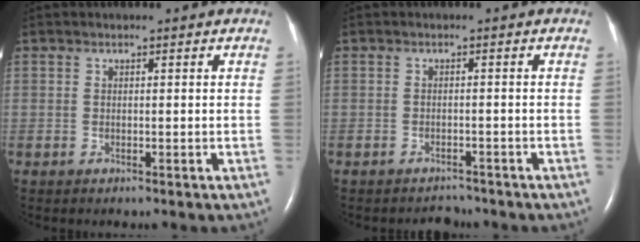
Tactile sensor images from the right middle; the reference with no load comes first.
{"total": 2.0, "force": [-1.8, 0.6, -0.4], "torque": [-0.001, -0.003, -0.025]}